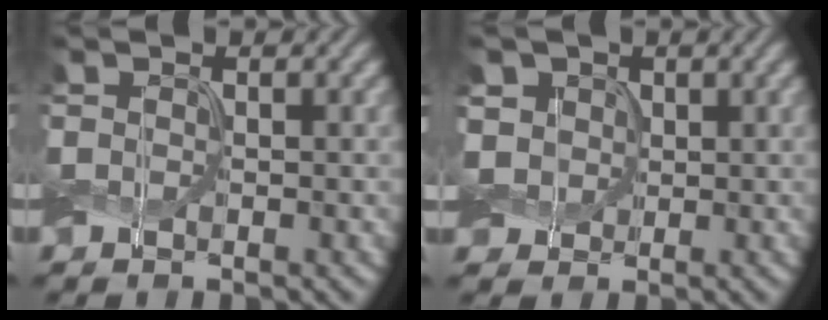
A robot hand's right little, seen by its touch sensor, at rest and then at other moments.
{"total": 3.5, "force": [1.1, 3.0, 1.3], "torque": [-0.056, 0.004, 0.022]}